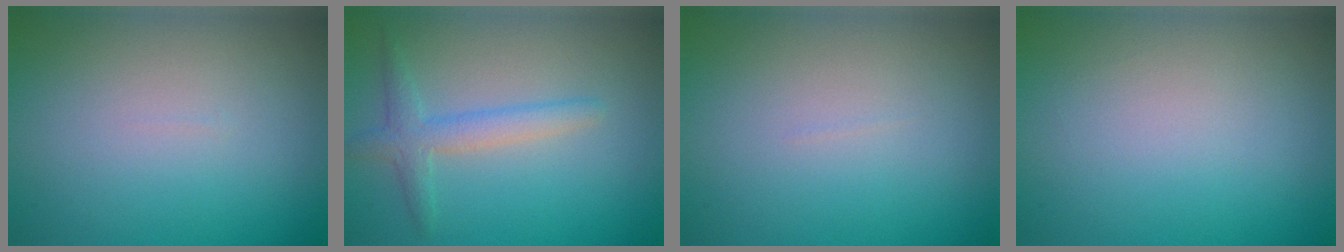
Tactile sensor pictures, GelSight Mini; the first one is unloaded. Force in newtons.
{"total": 2.3, "press": 2.3, "slide": 0.0}
{"total": 0.0}
{"total": 0.0}